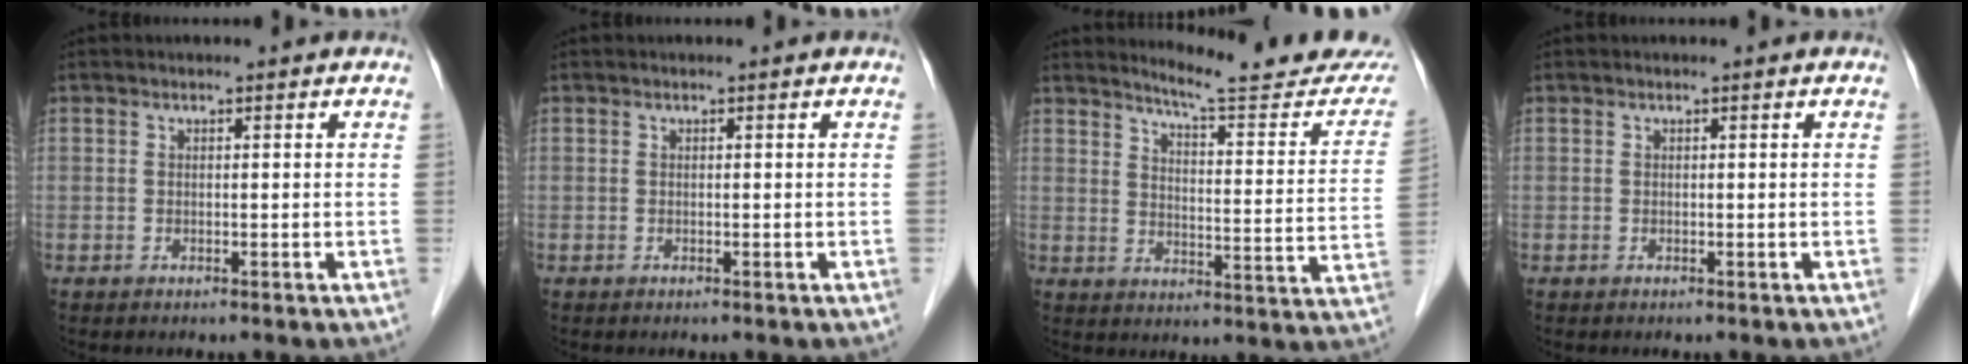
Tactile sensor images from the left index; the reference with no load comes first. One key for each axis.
{"total": 0.0}
{"total": 17.1, "fx": 16.1, "fy": 0.7, "fz": 5.5, "tx": -0.070, "ty": -0.084, "tz": 0.194}
{"total": 0.0}